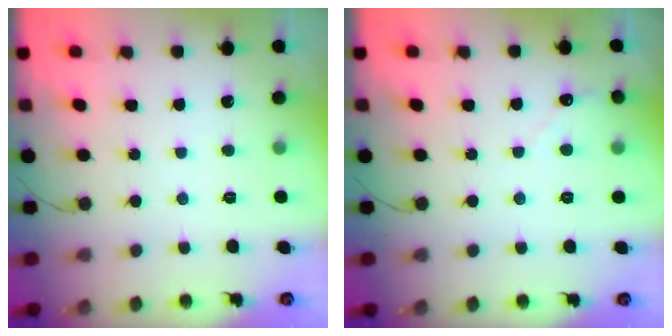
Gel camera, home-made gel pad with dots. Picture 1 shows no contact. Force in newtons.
{"total": 2.7, "press": 2.7, "slide": 0.3}